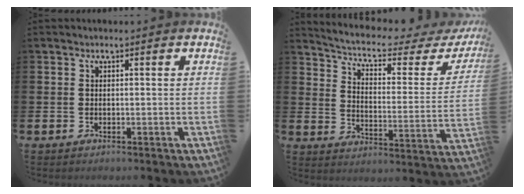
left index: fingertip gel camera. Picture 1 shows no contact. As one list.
[{"total": 5.1, "force": [4.2, 1.4, 2.6], "torque": [-0.067, -0.035, 0.062]}]